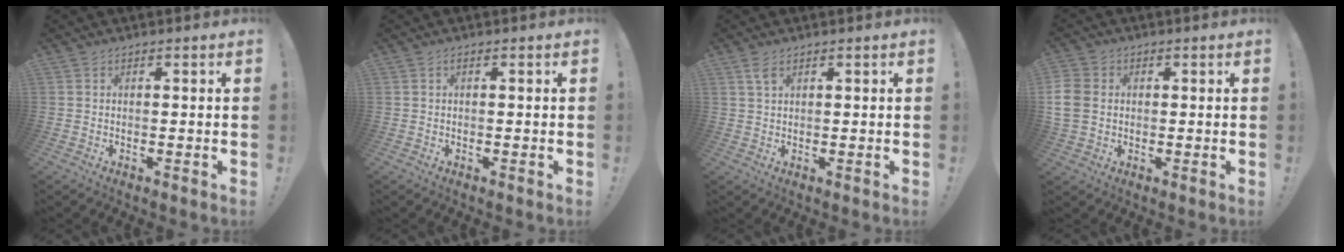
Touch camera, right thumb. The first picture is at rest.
{"total": 0.7, "force": [-0.2, 0.0, 0.6], "torque": [-0.019, 0.003, -0.003]}
{"total": 3.0, "force": [1.6, 1.4, 2.2], "torque": [-0.042, -0.002, 0.028]}
{"total": 7.5, "force": [0.3, 6.2, 4.2], "torque": [-0.090, 0.003, 0.010]}